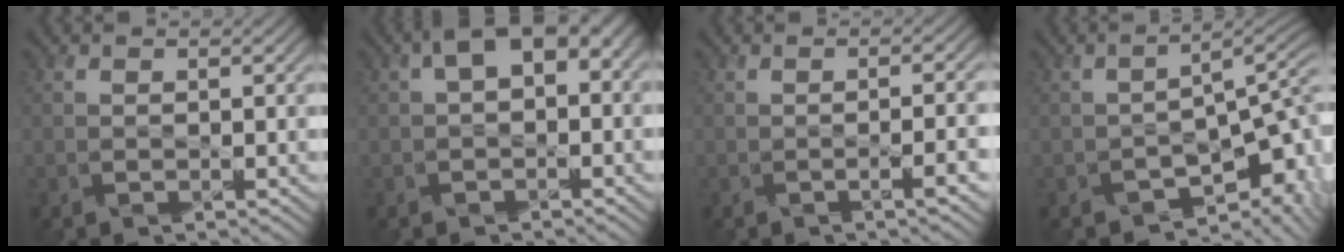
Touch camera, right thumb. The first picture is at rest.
{"total": 5.1, "force": [1.2, 2.6, 4.3], "torque": [-0.072, 0.009, 0.017]}
{"total": 3.6, "force": [-1.3, 0.8, 3.3], "torque": [-0.039, 0.002, -0.026]}
{"total": 7.6, "force": [-4.7, 3.0, 5.1], "torque": [-0.063, -0.019, -0.061]}